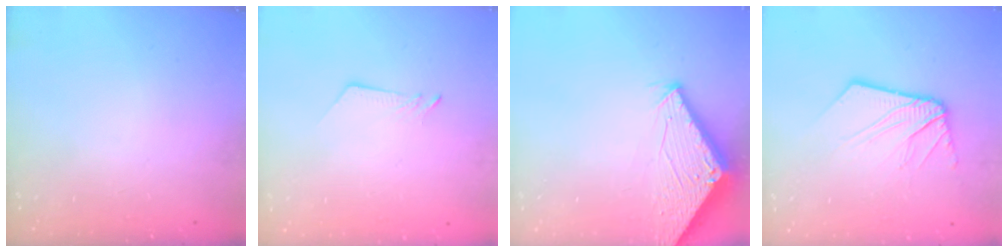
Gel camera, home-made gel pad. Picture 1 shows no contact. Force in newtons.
{"total": 3.6, "press": 3.6, "slide": 0.5}
{"total": 2.9, "press": 2.9, "slide": 0.1}
{"total": 12.3, "press": 12.2, "slide": 1.5}